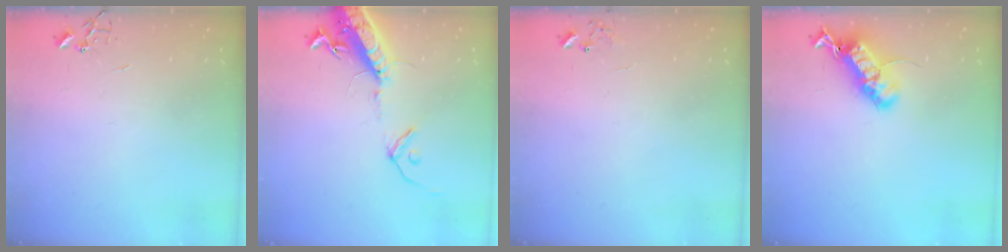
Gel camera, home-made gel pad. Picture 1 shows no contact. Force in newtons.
{"total": 16.3, "press": 15.8, "slide": 4.0}
{"total": 6.5, "press": 6.5, "slide": 0.5}
{"total": 18.4, "press": 18.4, "slide": 0.6}